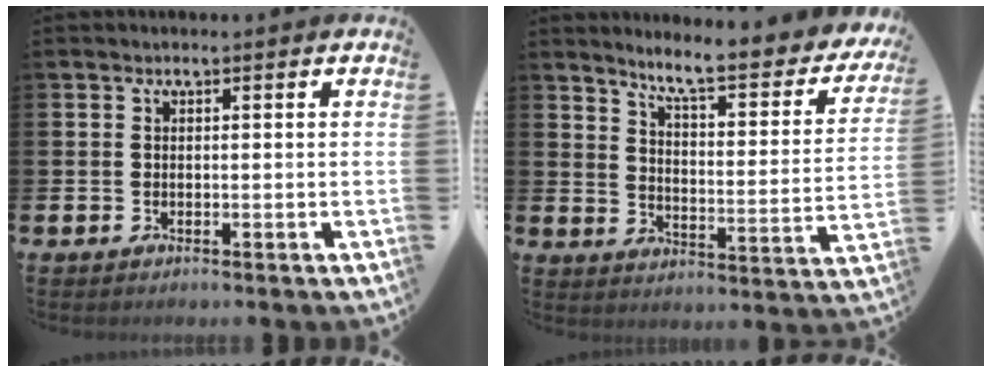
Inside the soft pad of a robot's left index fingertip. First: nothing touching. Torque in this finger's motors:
{"motor_torque": [-0.09, -1.00, 0.62, 0.17]}